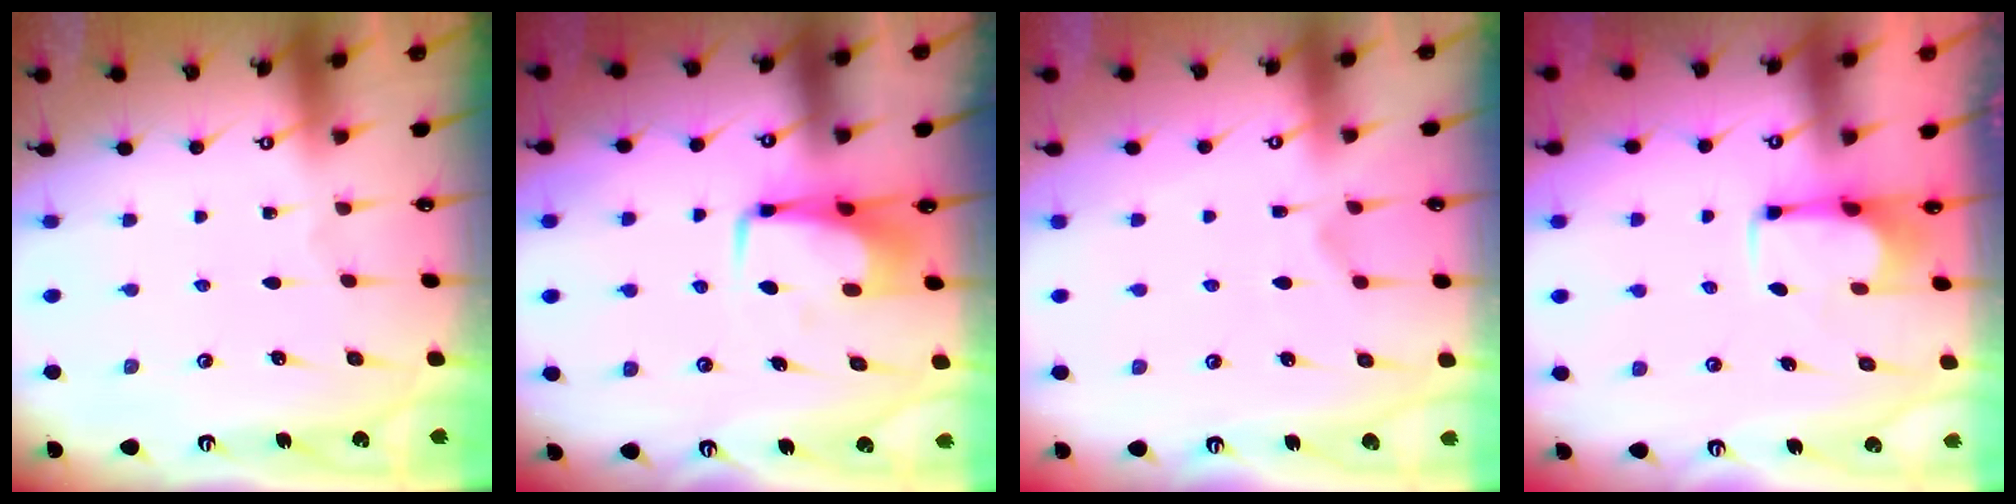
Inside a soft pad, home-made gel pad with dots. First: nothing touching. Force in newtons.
{"total": 6.4, "press": 6.3, "slide": 0.7}
{"total": 1.7, "press": 1.0, "slide": 1.4}
{"total": 2.7, "press": 2.6, "slide": 0.9}